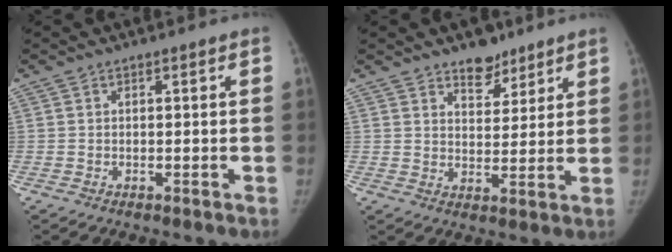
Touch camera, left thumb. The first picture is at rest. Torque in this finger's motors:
{"motor_torque": [0.56, -0.44, 0.65, -0.43, 0.05]}